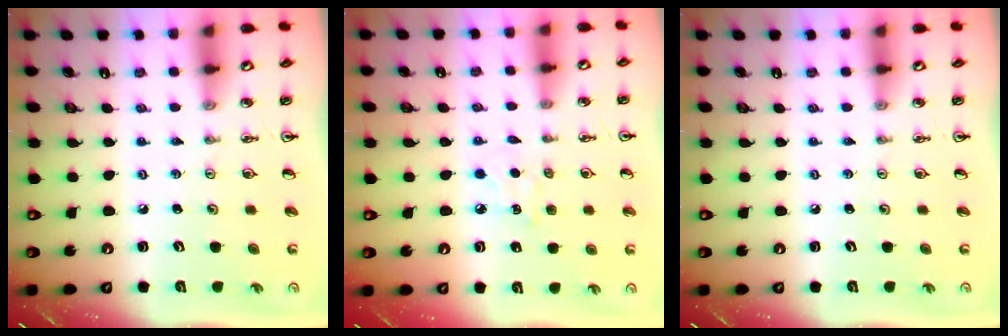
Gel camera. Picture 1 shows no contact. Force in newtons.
{"total": 5.8, "press": 5.8, "slide": 0.6}
{"total": 0.0}